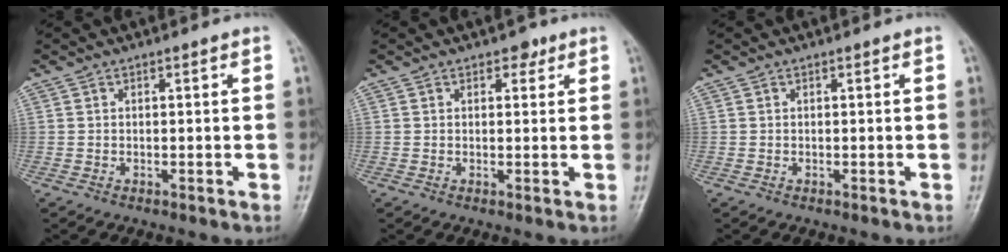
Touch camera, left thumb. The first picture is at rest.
{"total": 2.1, "force": [1.3, 1.4, 1.0], "torque": [0.002, -0.005, 0.015]}
{"total": 0.0}